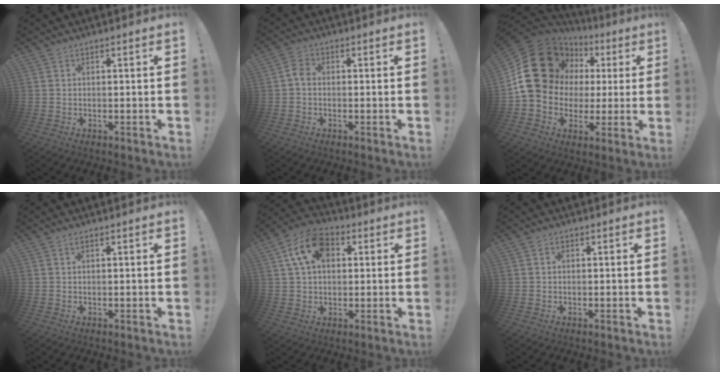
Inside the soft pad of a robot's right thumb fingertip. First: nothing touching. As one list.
[{"total": 3.5, "force": [-0.5, 2.5, 2.4], "torque": [-0.042, 0.013, -0.007]}, {"total": 22.4, "force": [6.3, 17.8, 12.0], "torque": [-0.183, -0.035, 0.150]}, {"total": 0.8, "force": [0.3, 0.1, 0.7], "torque": [-0.012, 0.000, 0.005]}, {"total": 12.8, "force": [4.6, 8.4, 8.4], "torque": [-0.147, 0.005, 0.092]}, {"total": 0.6, "force": [0.0, 0.4, 0.4], "torque": [-0.011, 0.003, 0.001]}]